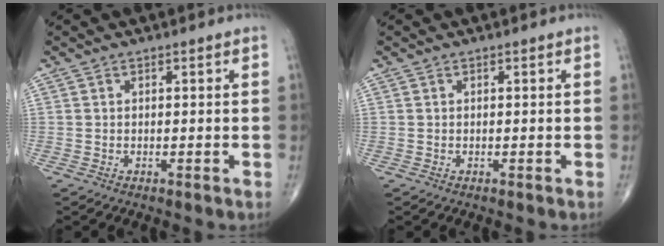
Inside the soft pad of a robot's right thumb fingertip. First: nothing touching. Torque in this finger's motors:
{"motor_torque": [0.00, 0.00, 0.03, 0.03, 0.00]}